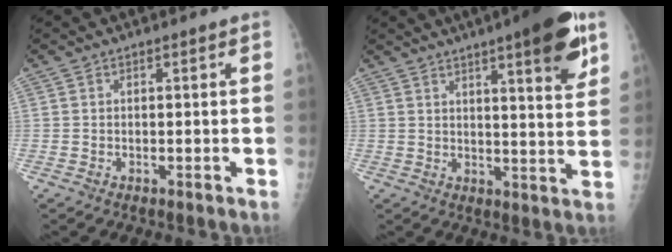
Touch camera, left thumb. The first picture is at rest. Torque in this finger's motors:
{"motor_torque": [1.85, 1.32, 1.06, -0.83, 0.26]}